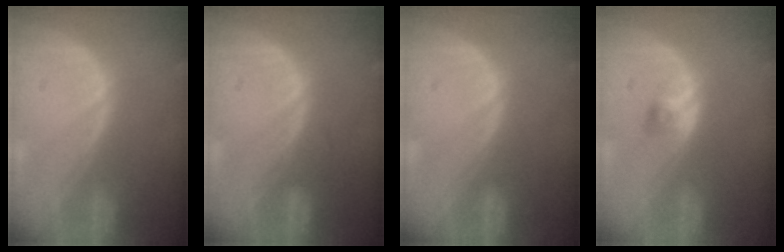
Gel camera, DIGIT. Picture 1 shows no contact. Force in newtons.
{"total": 1.2, "press": 1.2, "slide": 0.1}
{"total": 0.6, "press": 0.6, "slide": 0.2}
{"total": 2.2, "press": 2.1, "slide": 0.3}